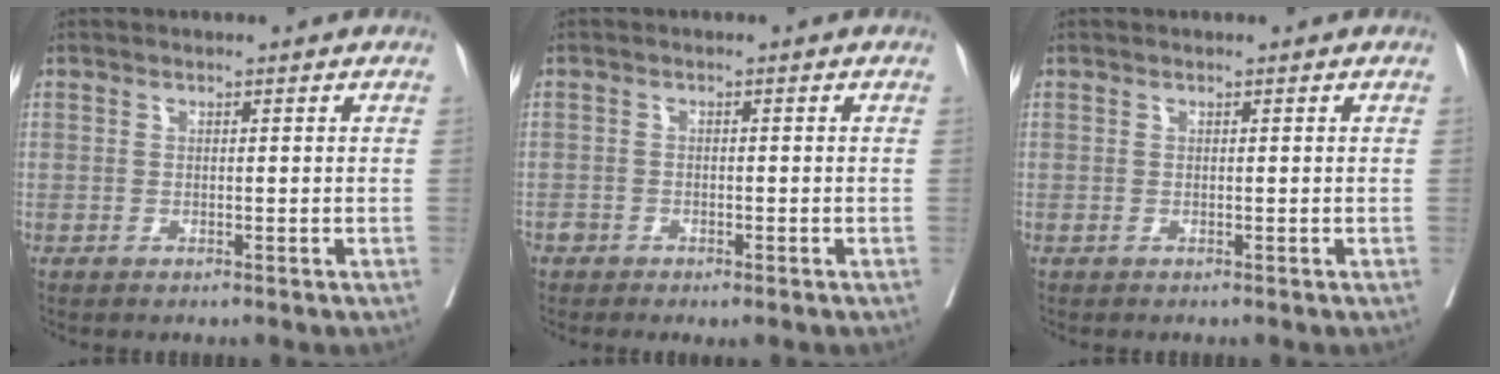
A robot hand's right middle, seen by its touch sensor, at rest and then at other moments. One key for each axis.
{"total": 1.6, "fx": -1.2, "fy": 0.8, "fz": 0.7, "tx": -0.006, "ty": 0.000, "tz": -0.018}
{"total": 0.0}